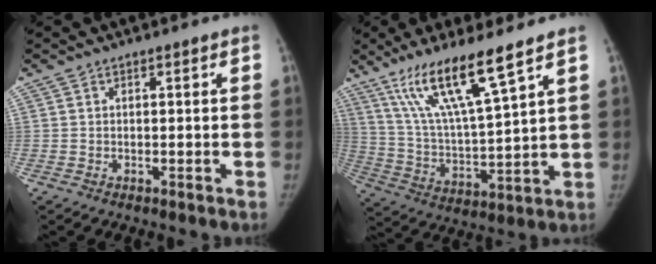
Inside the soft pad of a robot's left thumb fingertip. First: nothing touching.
{"total": 15.3, "force": [9.9, 1.6, 11.5], "torque": [-0.215, -0.050, 0.199]}